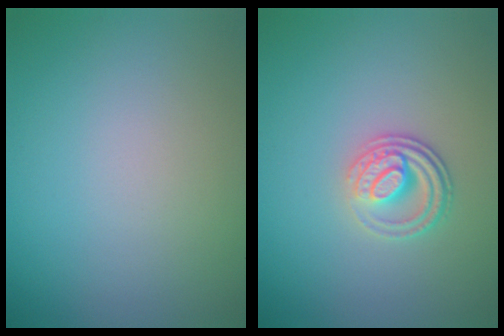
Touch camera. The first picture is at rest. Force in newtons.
{"total": 3.0, "press": 2.4, "slide": 1.8}